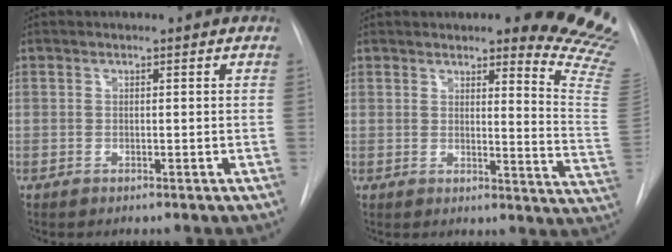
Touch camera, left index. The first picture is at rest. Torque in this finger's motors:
{"motor_torque": [0.09, -0.18, 0.24, 0.04]}